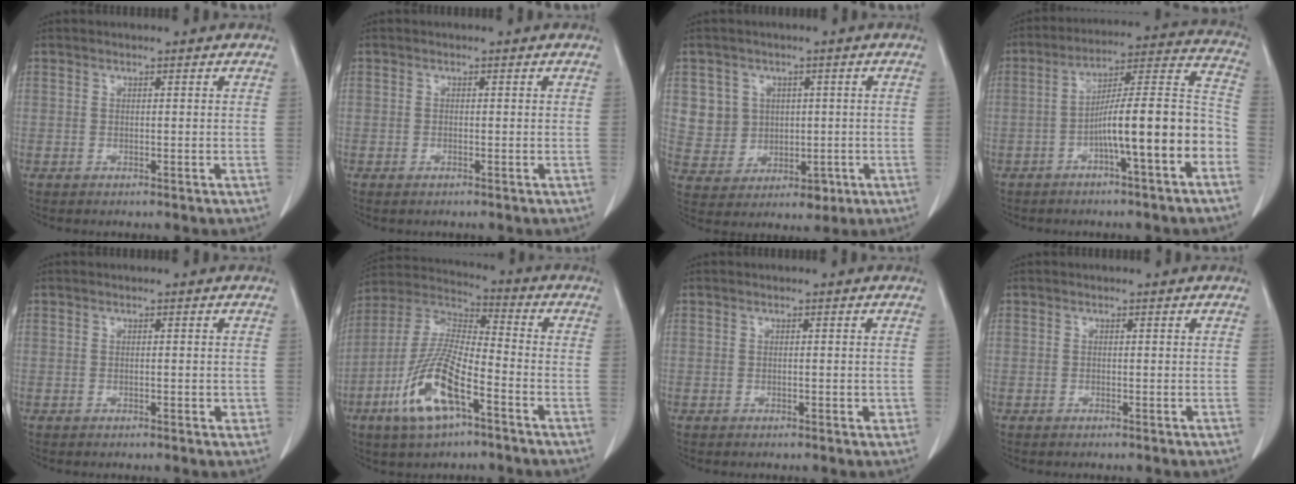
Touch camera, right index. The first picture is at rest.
{"total": 0.5, "force": [-0.4, 0.1, 0.4], "torque": [-0.008, 0.000, -0.005]}
{"total": 7.7, "force": [1.3, 7.5, 1.3], "torque": [-0.023, 0.021, 0.042]}
{"total": 14.4, "force": [-5.1, 0.8, 13.5], "torque": [-0.199, 0.033, -0.080]}
{"total": 1.2, "force": [-0.2, 0.5, 1.1], "torque": [-0.015, 0.000, -0.001]}
{"total": 14.3, "force": [-6.5, 3.7, 12.2], "torque": [-0.260, -0.008, -0.124]}
{"total": 1.2, "force": [-0.2, 0.5, 1.0], "torque": [-0.014, 0.000, -0.001]}
{"total": 0.0}